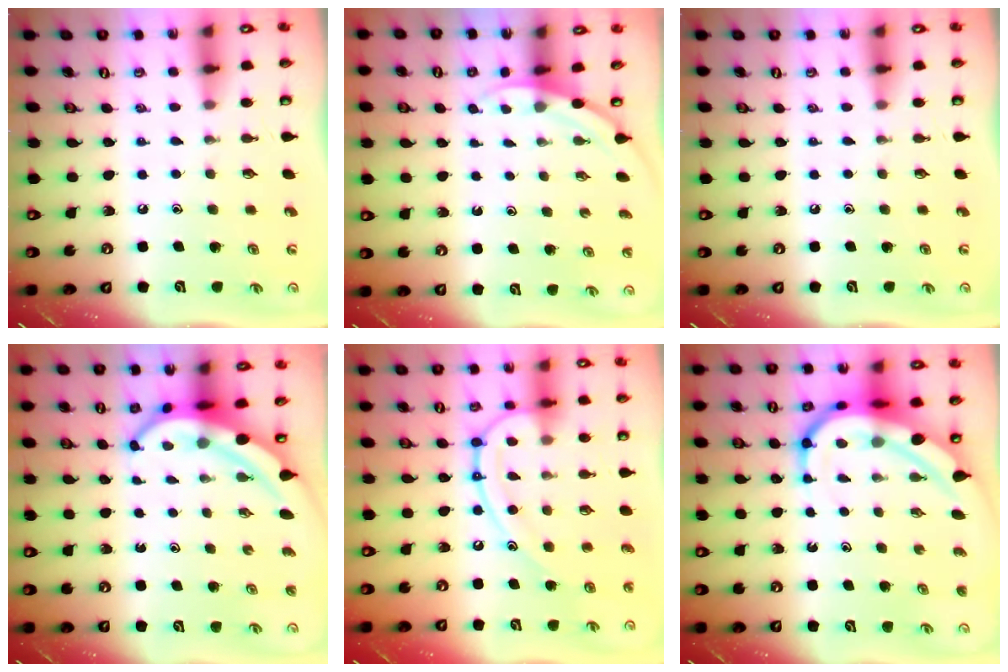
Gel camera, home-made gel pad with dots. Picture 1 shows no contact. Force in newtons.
{"total": 2.6, "press": 2.6, "slide": 0.1}
{"total": 0.0}
{"total": 6.9, "press": 6.9, "slide": 0.6}
{"total": 14.2, "press": 14.1, "slide": 1.5}
{"total": 12.0, "press": 11.9, "slide": 1.3}